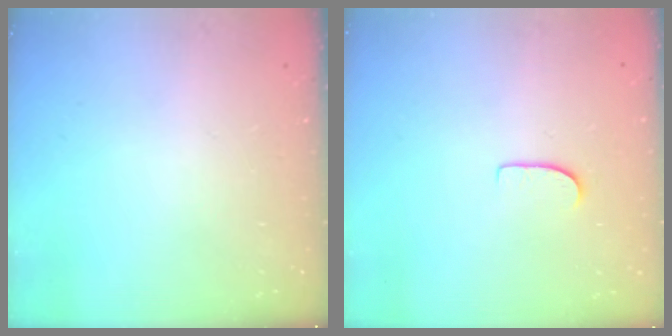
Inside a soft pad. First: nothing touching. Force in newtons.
{"total": 6.1, "press": 6.1, "slide": 0.5}